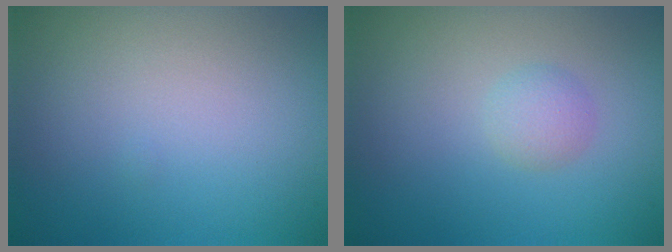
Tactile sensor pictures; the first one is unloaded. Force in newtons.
{"total": 1.4, "press": 1.4, "slide": 0.1}